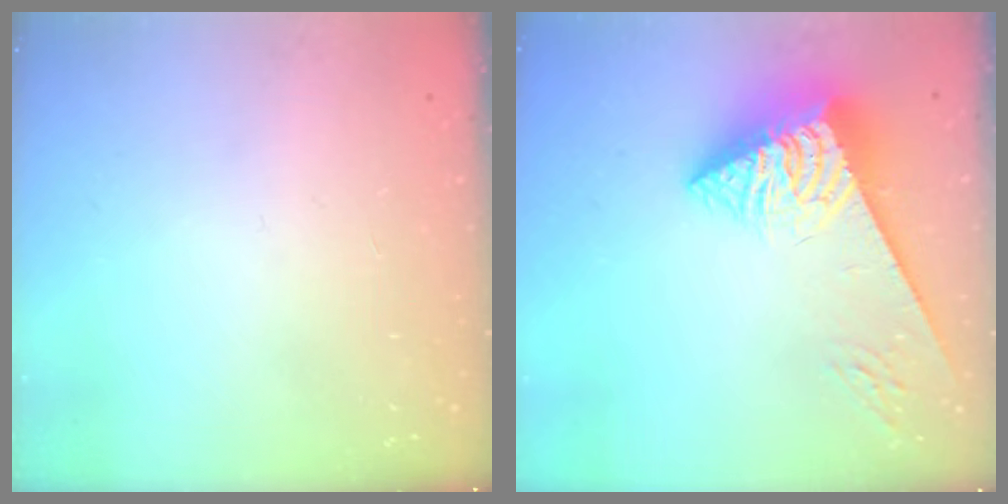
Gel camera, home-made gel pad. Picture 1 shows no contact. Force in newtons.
{"total": 7.0, "press": 6.9, "slide": 1.0}